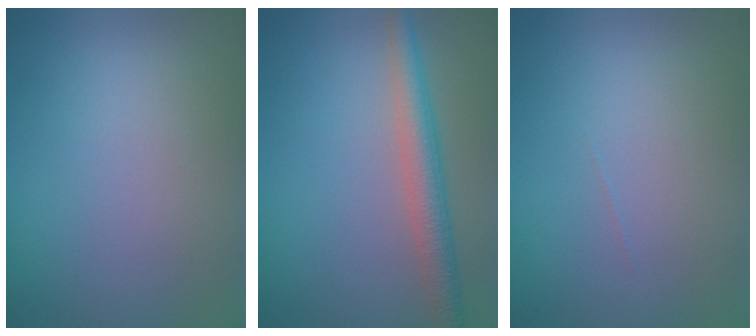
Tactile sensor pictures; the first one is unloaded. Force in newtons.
{"total": 3.7, "press": 3.7, "slide": 0.1}
{"total": 0.0}